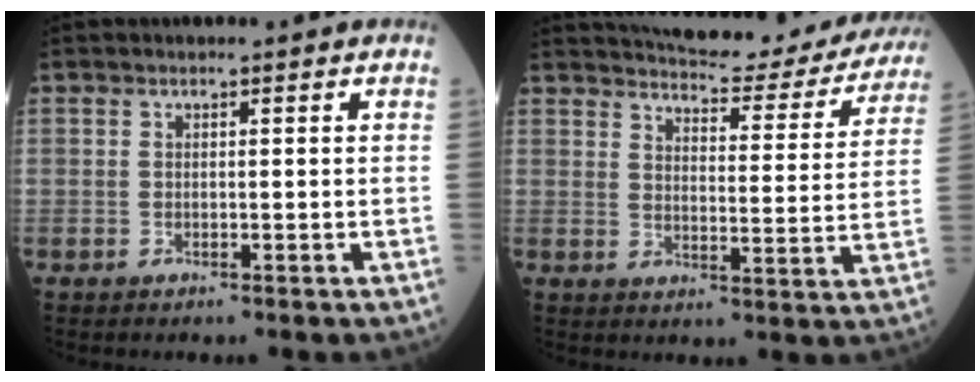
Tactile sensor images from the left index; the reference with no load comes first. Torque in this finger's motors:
{"motor_torque": [0.27, -0.36, 0.03, 0.01]}